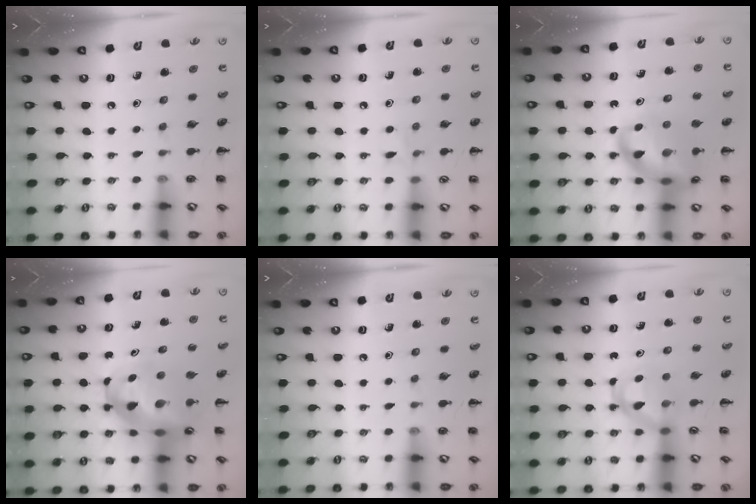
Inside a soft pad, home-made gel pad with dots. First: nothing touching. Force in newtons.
{"total": 4.3, "press": 4.1, "slide": 1.5}
{"total": 17.3, "press": 17.0, "slide": 3.1}
{"total": 14.4, "press": 13.8, "slide": 3.9}
{"total": 0.0}
{"total": 5.0, "press": 5.0, "slide": 0.7}